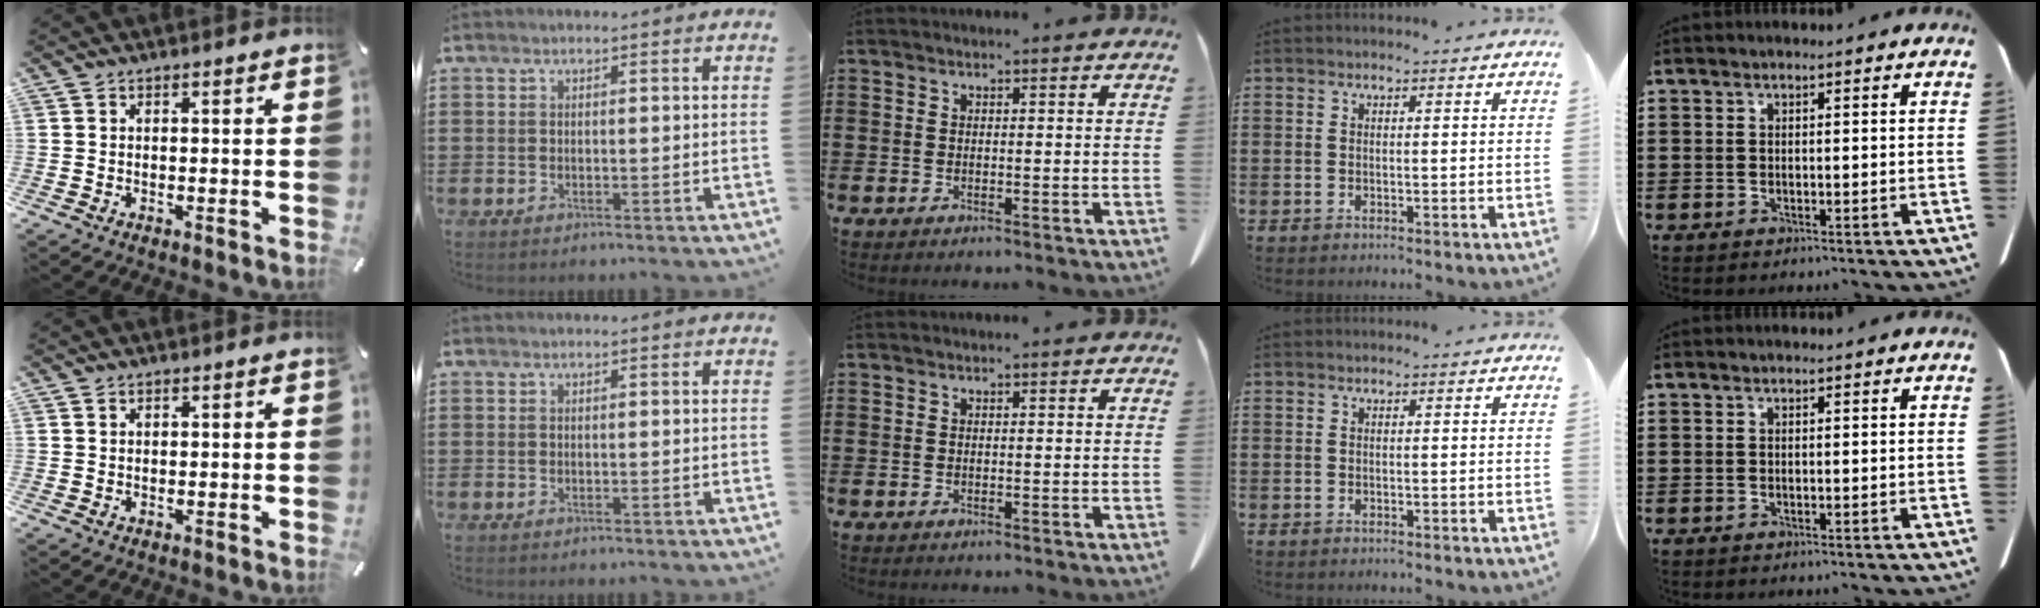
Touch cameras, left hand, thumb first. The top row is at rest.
{"thumb": {"total": 0.5, "force": [0.3, 0.3, 0.3], "torque": [-0.005, 0.000, 0.006]}}